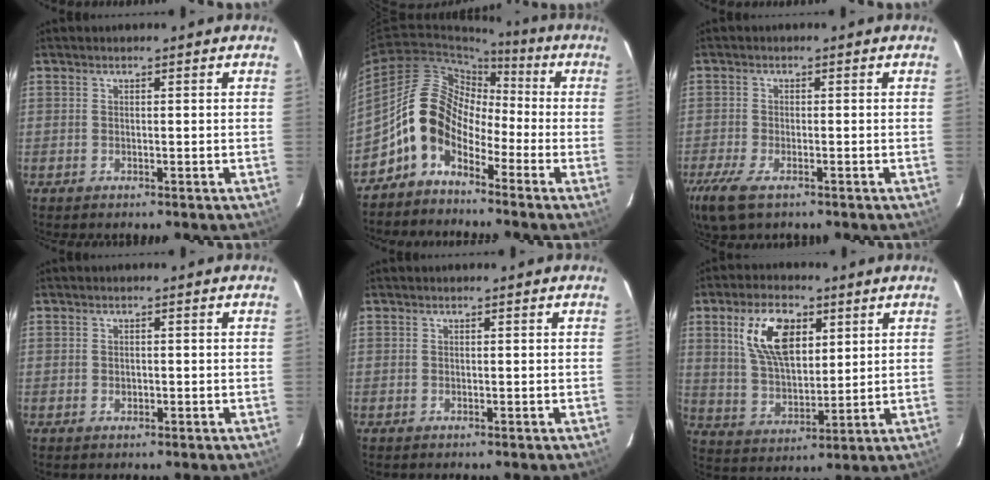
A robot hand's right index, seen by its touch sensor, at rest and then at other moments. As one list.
[{"total": 9.9, "force": [-4.7, 6.9, 5.3], "torque": [-0.089, 0.024, -0.100]}, {"total": 8.1, "force": [-5.1, 3.3, 5.5], "torque": [-0.137, -0.029, -0.098]}, {"total": 0.9, "force": [-0.2, 0.8, 0.5], "torque": [-0.006, 0.002, -0.003]}, {"total": 0.0}, {"total": 12.9, "force": [5.2, 6.7, 9.7], "torque": [-0.181, 0.016, 0.104]}]